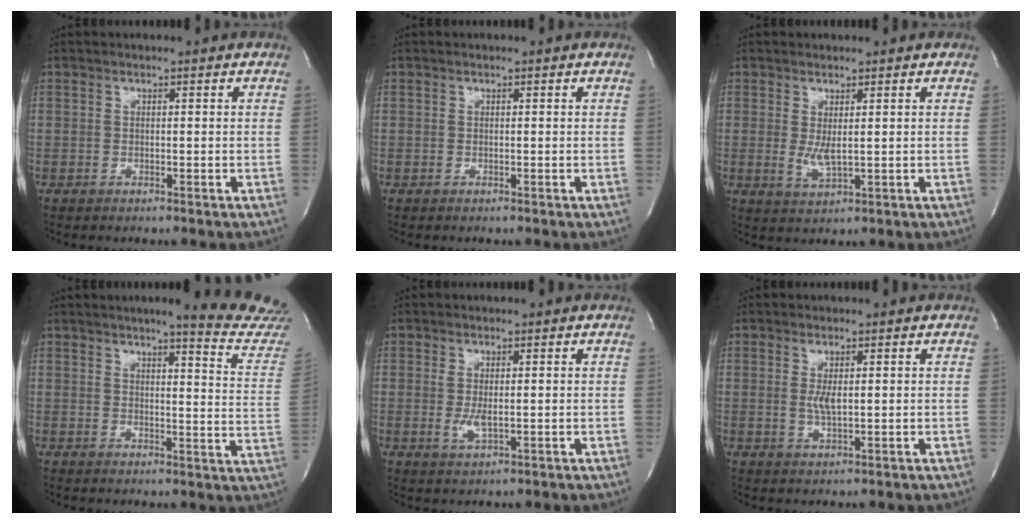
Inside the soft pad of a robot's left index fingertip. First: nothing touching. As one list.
[{"total": 0.0}, {"total": 2.7, "force": [-0.3, 0.7, 2.6], "torque": [-0.054, -0.015, 0.005]}, {"total": 13.8, "force": [13.0, -0.8, 4.5], "torque": [-0.047, -0.114, 0.127]}, {"total": 2.5, "force": [-0.8, 0.7, 2.2], "torque": [-0.047, -0.011, -0.006]}, {"total": 2.4, "force": [-0.2, 0.5, 2.3], "torque": [-0.050, -0.010, 0.002]}]